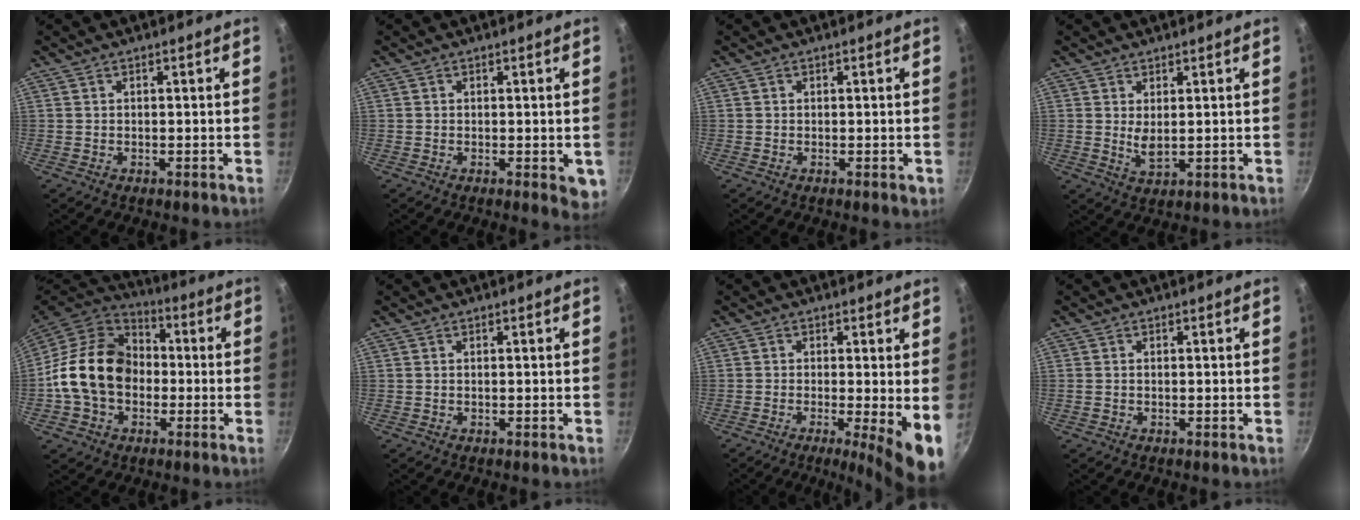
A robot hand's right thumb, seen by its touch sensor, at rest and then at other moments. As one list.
[{"total": 3.7, "force": [-0.5, 1.9, 3.2], "torque": [-0.033, -0.006, -0.007]}, {"total": 0.7, "force": [-0.1, 0.4, 0.5], "torque": [-0.006, 0.000, -0.002]}, {"total": 3.4, "force": [0.8, 1.5, 2.9], "torque": [-0.052, -0.014, 0.019]}, {"total": 18.3, "force": [-1.4, 14.1, 11.6], "torque": [-0.176, 0.041, -0.036]}, {"total": 0.0}, {"total": 7.6, "force": [-1.1, 1.1, 7.4], "torque": [-0.104, -0.012, -0.017]}, {"total": 0.5, "force": [-0.1, 0.4, 0.3], "torque": [-0.007, 0.001, -0.002]}]